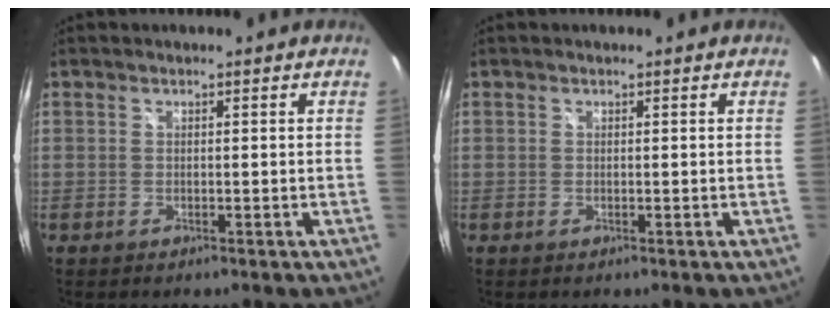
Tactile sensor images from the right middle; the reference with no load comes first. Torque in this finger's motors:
{"motor_torque": [0.00, 0.00, 0.00, 0.00]}